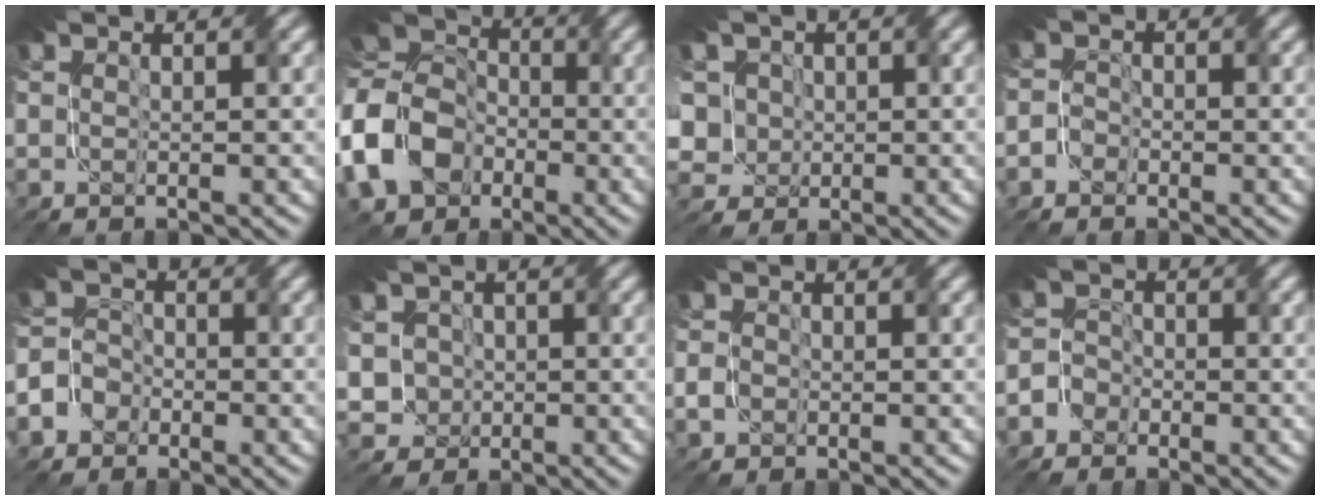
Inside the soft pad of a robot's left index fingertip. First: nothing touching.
{"total": 11.7, "force": [-3.6, 8.8, 6.7], "torque": [-0.171, -0.005, -0.077]}
{"total": 7.2, "force": [1.5, 6.0, 3.7], "torque": [-0.083, 0.023, -0.012]}
{"total": 1.5, "force": [-1.3, 0.8, -0.1], "torque": [0.015, 0.005, -0.024]}
{"total": 3.9, "force": [-2.5, 3.0, 0.5], "torque": [0.005, 0.005, -0.053]}
{"total": 4.0, "force": [-0.2, 3.8, 1.3], "torque": [-0.032, 0.020, -0.020]}
{"total": 1.0, "force": [-0.8, 0.6, 0.3], "torque": [-0.009, 0.002, -0.019]}
{"total": 3.3, "force": [-2.3, 2.4, 0.0], "torque": [0.022, 0.006, -0.049]}